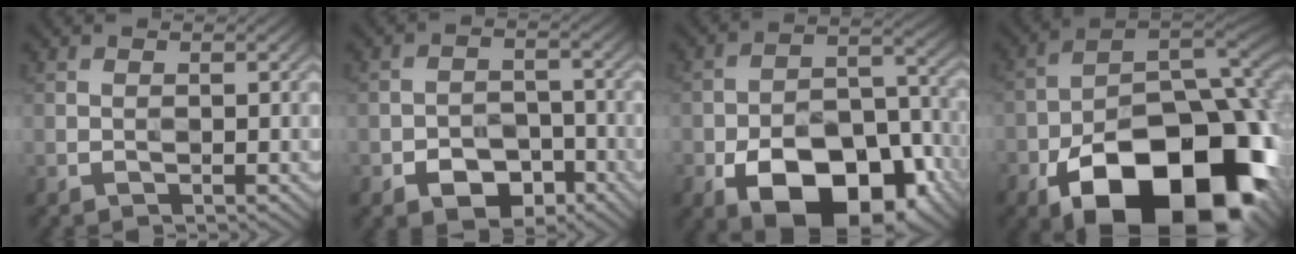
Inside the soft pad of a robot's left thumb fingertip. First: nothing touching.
{"total": 5.7, "force": [-3.3, 3.5, 3.0], "torque": [-0.048, -0.001, -0.062]}
{"total": 16.6, "force": [-8.4, 9.2, 11.0], "torque": [-0.175, -0.026, -0.140]}
{"total": 23.1, "force": [-11.5, 12.3, 15.9], "torque": [-0.265, -0.055, -0.153]}